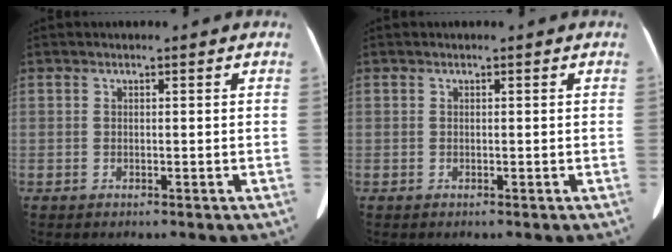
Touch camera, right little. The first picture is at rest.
{"total": 0.0}